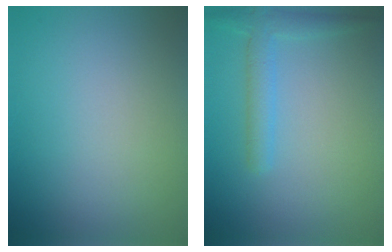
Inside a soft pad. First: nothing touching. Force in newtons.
{"total": 2.6, "press": 2.6, "slide": 0.2}